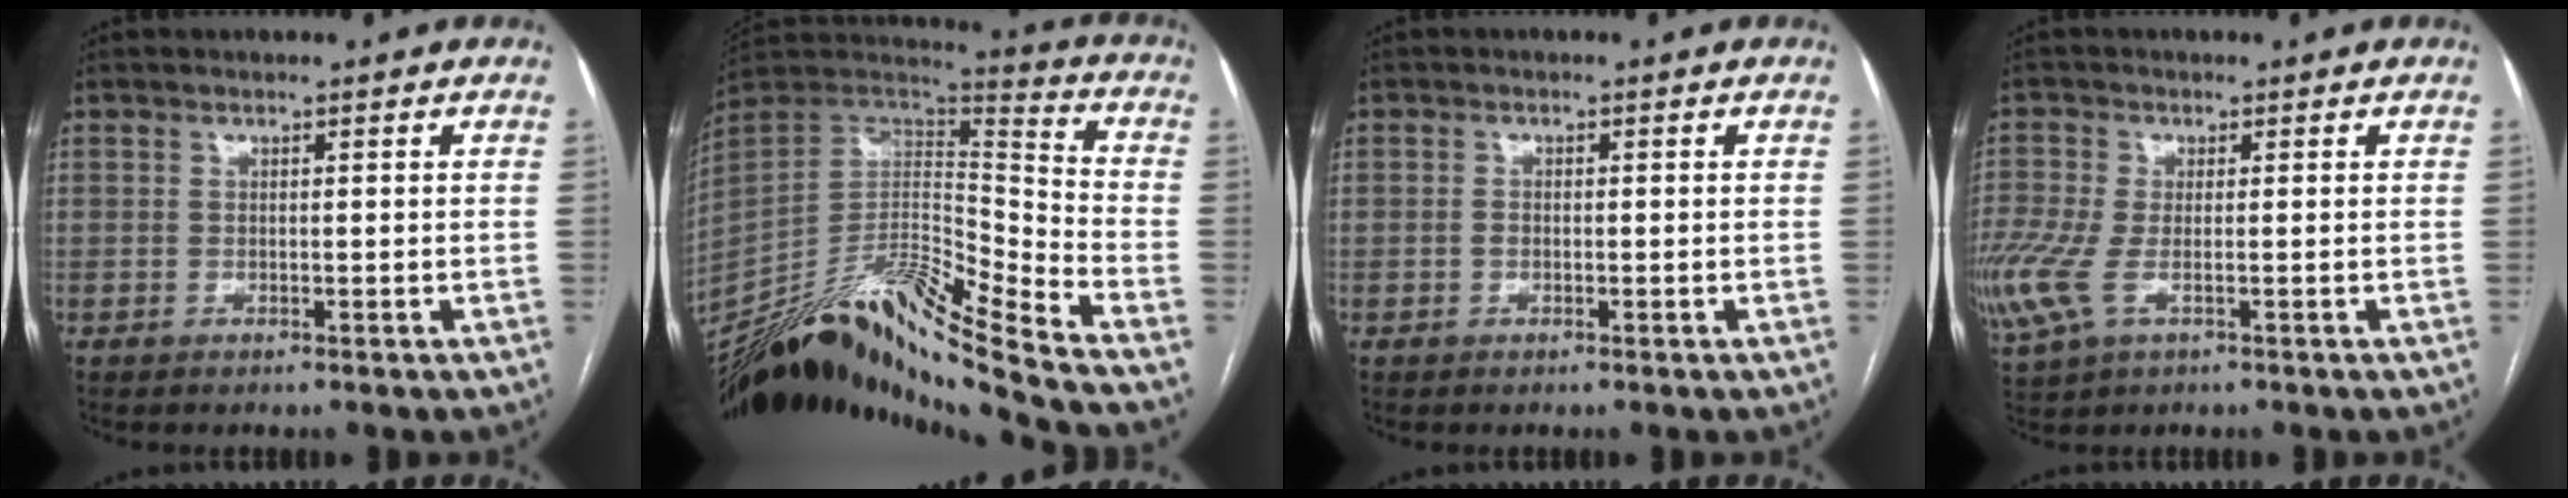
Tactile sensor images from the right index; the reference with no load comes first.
{"total": 25.2, "force": [-21.7, -1.3, 12.7], "torque": [-0.244, -0.014, -0.377]}
{"total": 0.9, "force": [-0.3, 0.6, 0.6], "torque": [-0.014, 0.001, -0.006]}
{"total": 10.3, "force": [-3.1, 5.3, 8.3], "torque": [-0.235, -0.021, -0.054]}